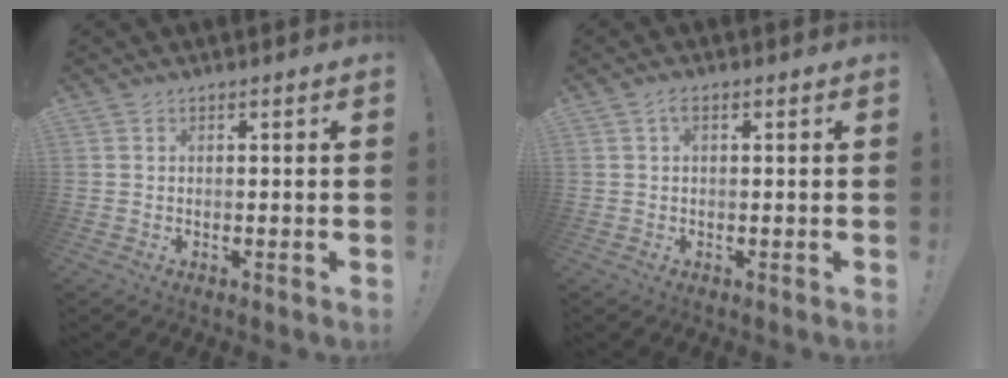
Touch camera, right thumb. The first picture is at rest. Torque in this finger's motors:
{"motor_torque": [-0.50, 0.03, -0.21, 0.15, 0.07]}